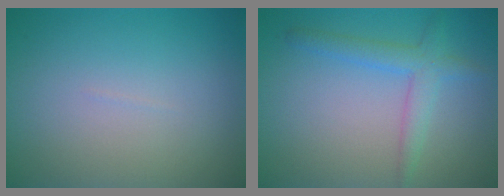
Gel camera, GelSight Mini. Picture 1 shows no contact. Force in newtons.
{"total": 2.8, "press": 2.8, "slide": 0.2}